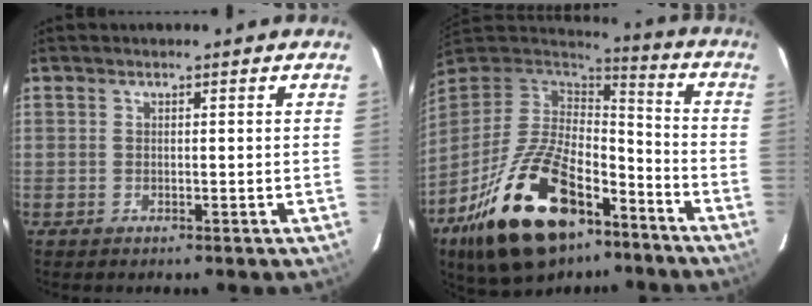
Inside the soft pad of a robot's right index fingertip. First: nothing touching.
{"total": 26.4, "force": [-15.6, 12.9, 16.9], "torque": [-0.334, -0.015, -0.247]}